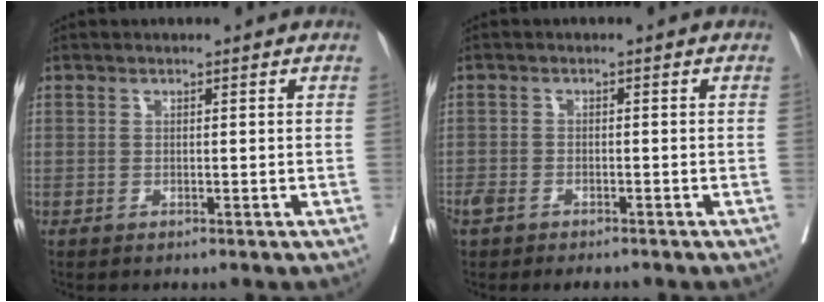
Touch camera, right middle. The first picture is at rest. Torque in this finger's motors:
{"motor_torque": [0.14, -0.06, 0.10, 0.07]}